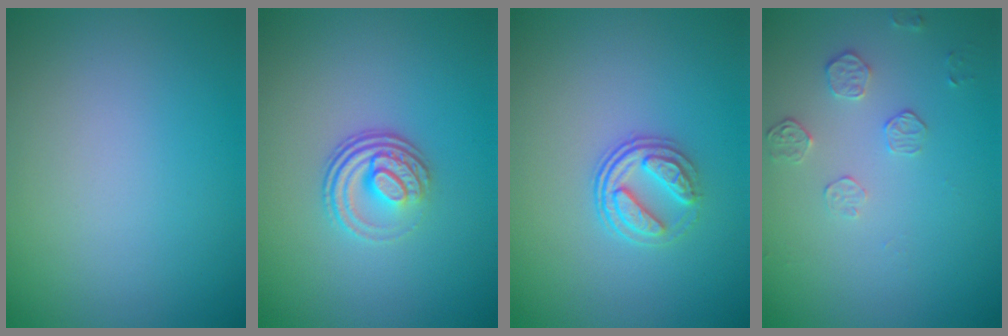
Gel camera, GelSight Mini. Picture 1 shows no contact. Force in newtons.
{"total": 3.6, "press": 2.5, "slide": 2.6}
{"total": 2.5, "press": 1.9, "slide": 1.6}
{"total": 1.7, "press": 1.0, "slide": 1.4}